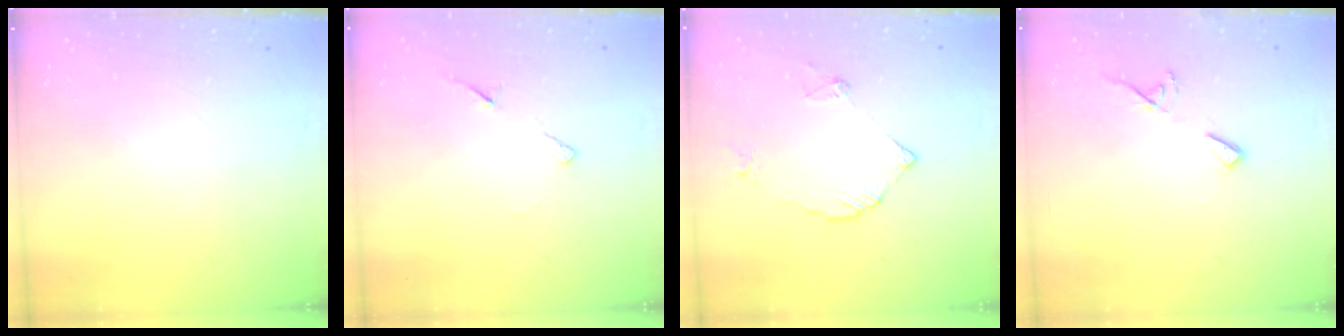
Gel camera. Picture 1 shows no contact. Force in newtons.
{"total": 6.1, "press": 6.1, "slide": 0.5}
{"total": 4.0, "press": 4.0, "slide": 0.4}
{"total": 7.7, "press": 7.7, "slide": 0.6}